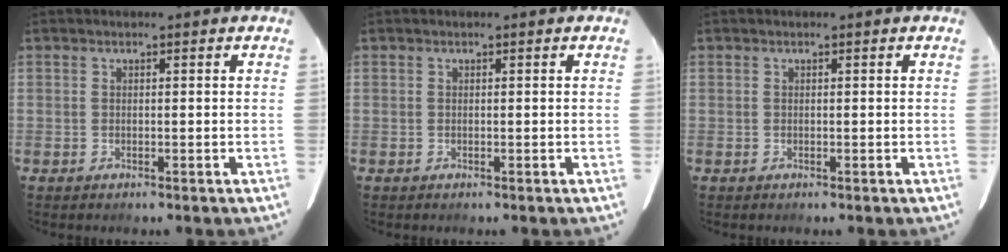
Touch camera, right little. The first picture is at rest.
{"total": 0.0}
{"total": 0.0}